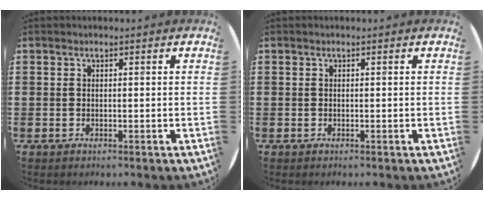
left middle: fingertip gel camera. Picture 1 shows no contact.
{"total": 0.0}